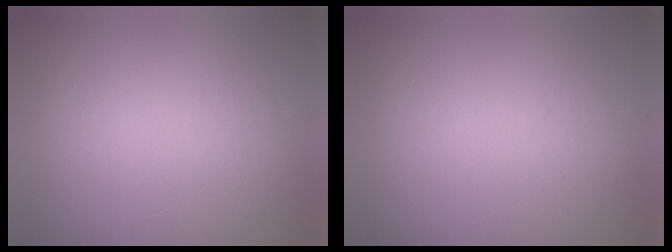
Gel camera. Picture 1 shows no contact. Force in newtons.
{"total": 0.0}